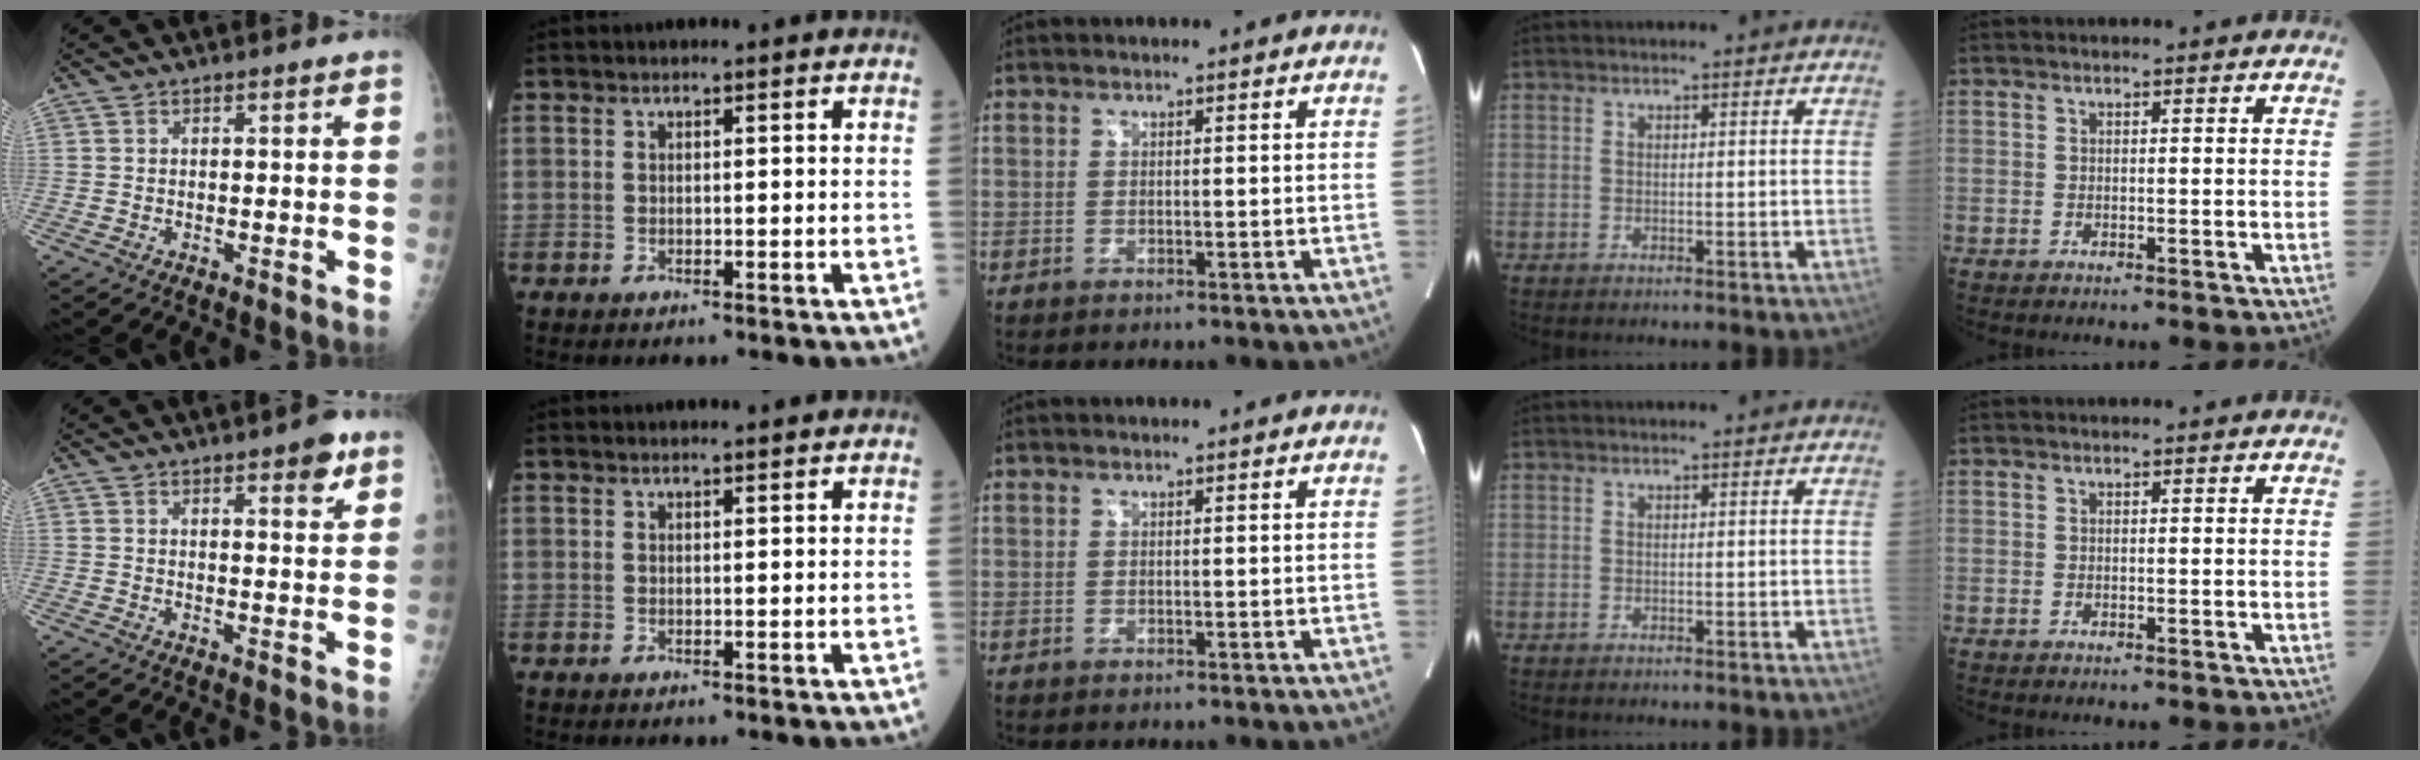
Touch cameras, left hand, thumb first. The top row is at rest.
{"thumb": {"total": 5.2, "force": [3.2, 1.5, 3.8], "torque": [-0.040, -0.016, 0.039]}, "index": {"total": 1.6, "force": [1.6, 0.0, 0.3], "torque": [-0.008, 0.008, 0.024]}}